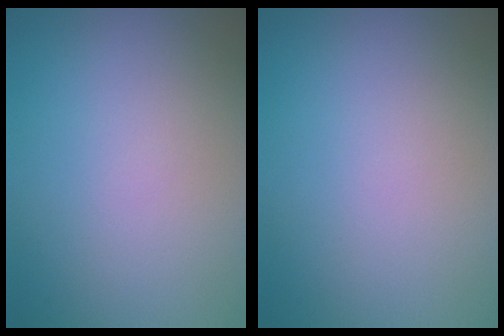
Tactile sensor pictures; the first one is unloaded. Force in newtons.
{"total": 0.0}